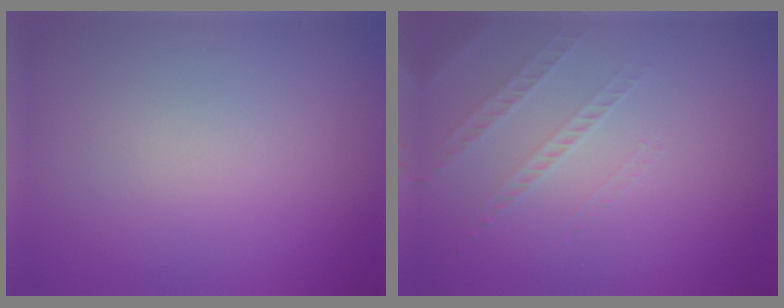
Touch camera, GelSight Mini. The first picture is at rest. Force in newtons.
{"total": 1.3, "press": 0.9, "slide": 0.9}